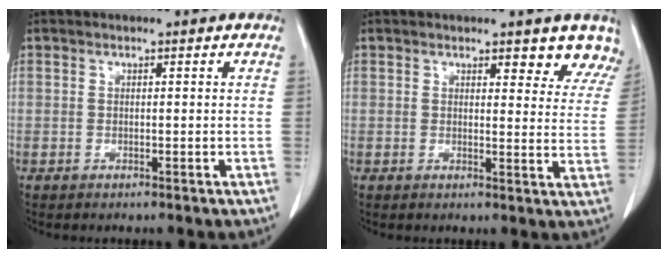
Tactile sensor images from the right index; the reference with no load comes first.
{"total": 6.3, "force": [5.5, 1.9, 2.3], "torque": [-0.001, -0.020, 0.044]}